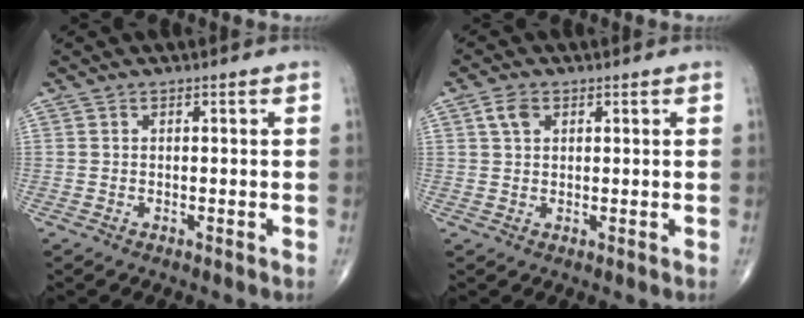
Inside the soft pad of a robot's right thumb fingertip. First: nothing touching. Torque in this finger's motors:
{"motor_torque": [0.11, 0.11, 0.09, 0.01, 0.01]}